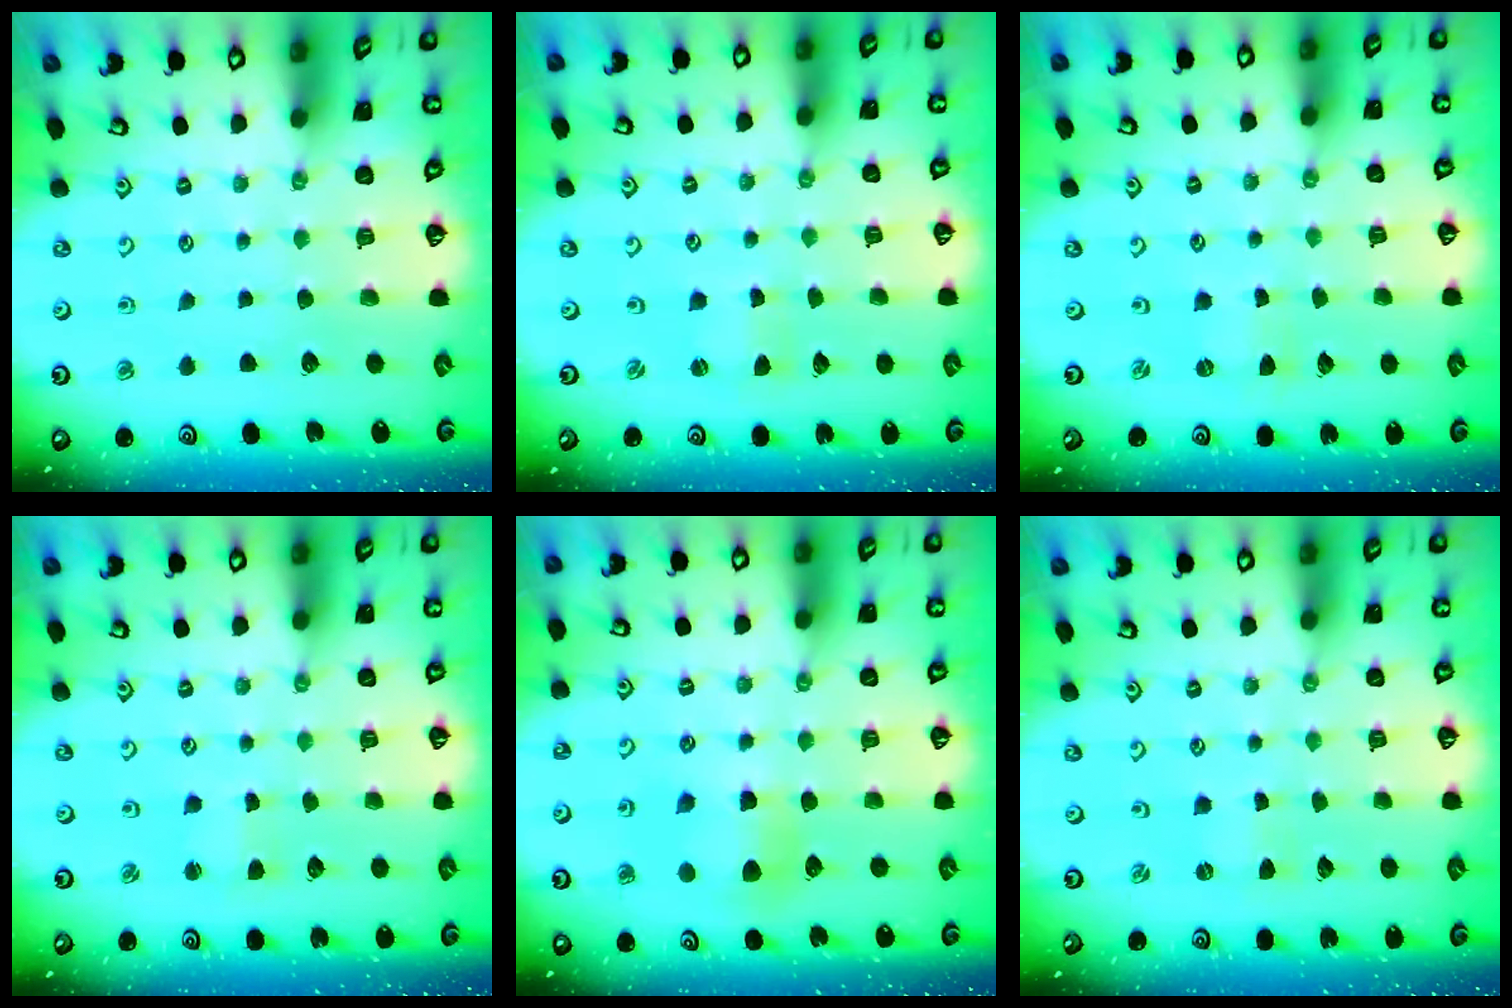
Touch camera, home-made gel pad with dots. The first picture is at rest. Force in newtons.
{"total": 0.9, "press": 0.8, "slide": 0.1}
{"total": 0.0}
{"total": 2.3, "press": 2.3, "slide": 0.4}
{"total": 7.1, "press": 7.1, "slide": 0.3}
{"total": 0.0}